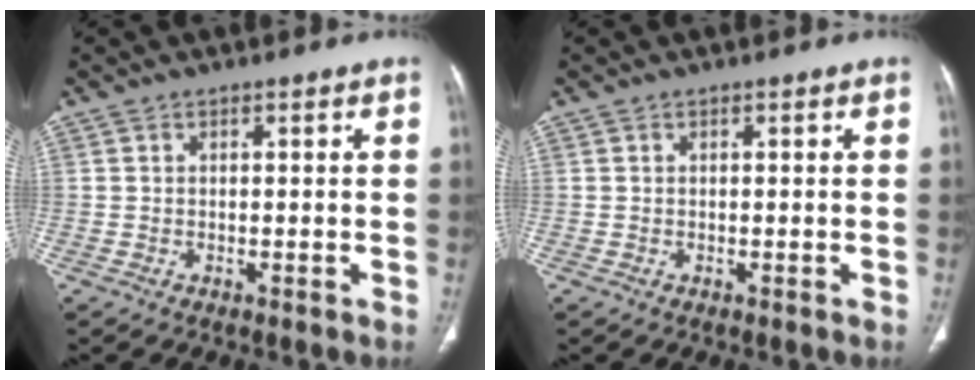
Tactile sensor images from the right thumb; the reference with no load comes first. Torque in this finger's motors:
{"motor_torque": [-0.16, -0.02, -0.12, 0.12, -0.01]}